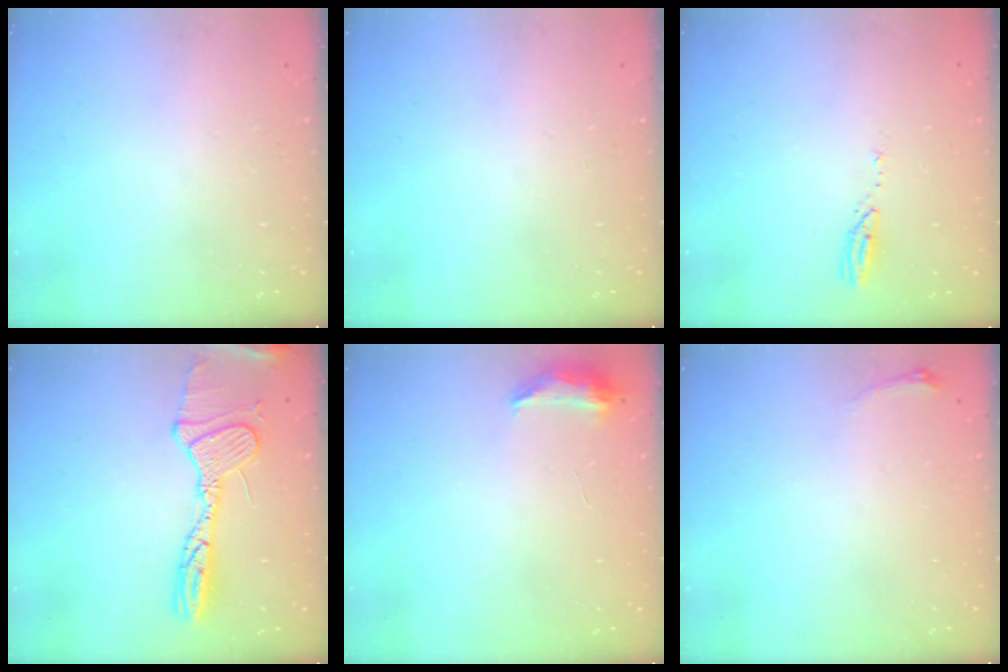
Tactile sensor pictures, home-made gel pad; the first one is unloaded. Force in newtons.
{"total": 0.0}
{"total": 4.0, "press": 4.0, "slide": 0.4}
{"total": 15.8, "press": 15.8, "slide": 1.1}
{"total": 6.6, "press": 6.6, "slide": 0.6}
{"total": 3.3, "press": 3.2, "slide": 1.0}